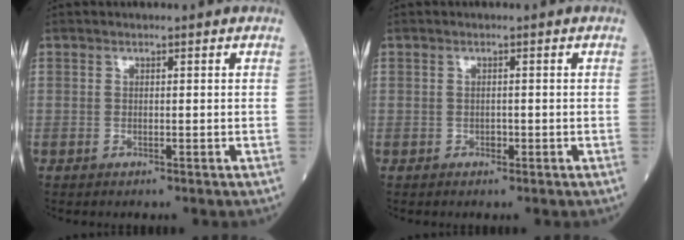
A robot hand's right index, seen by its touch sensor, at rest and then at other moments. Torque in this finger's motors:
{"motor_torque": [0.11, -0.16, 0.08, 0.02]}